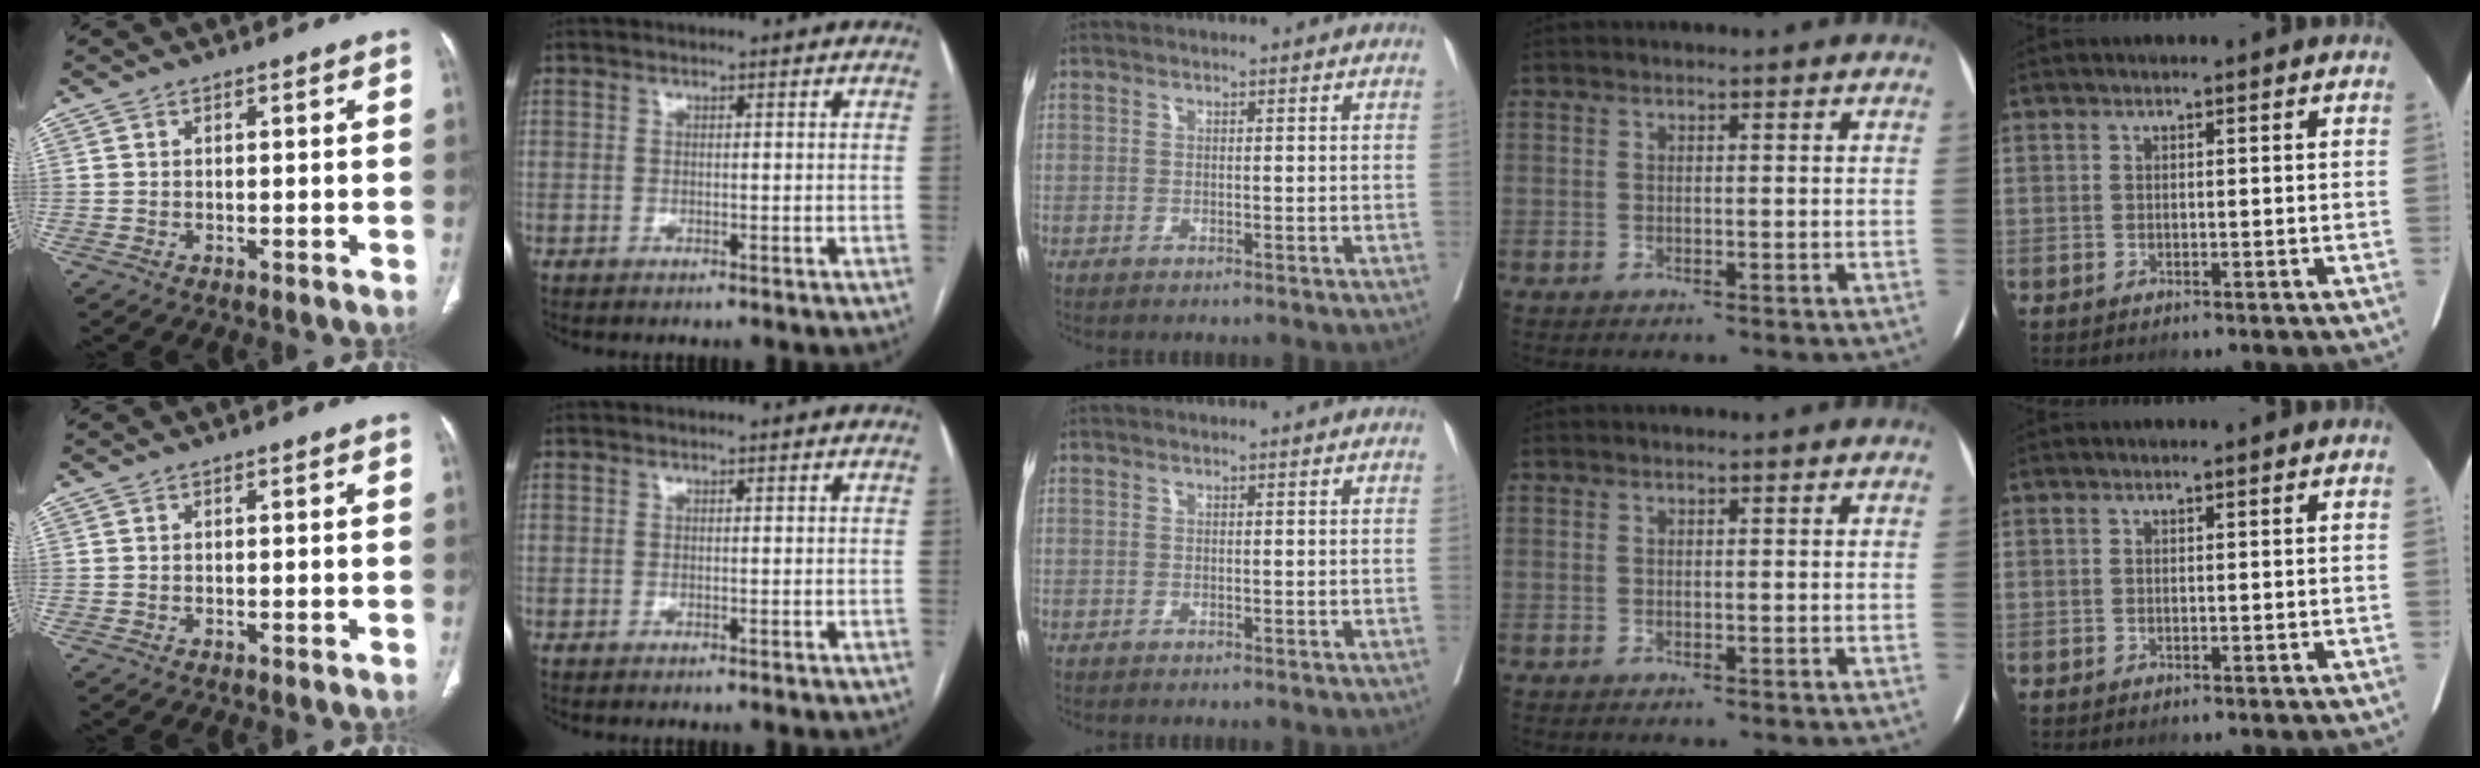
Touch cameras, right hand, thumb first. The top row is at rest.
{}